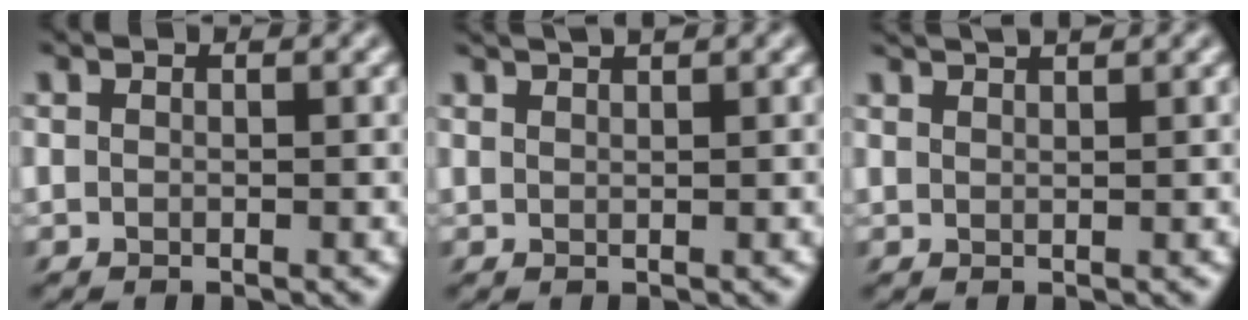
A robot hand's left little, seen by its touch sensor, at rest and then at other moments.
{"total": 2.6, "force": [2.3, 0.1, 1.3], "torque": [-0.028, 0.021, 0.034]}
{"total": 2.9, "force": [2.6, 0.1, 1.2], "torque": [-0.029, 0.020, 0.037]}